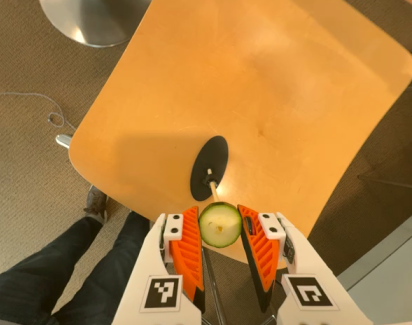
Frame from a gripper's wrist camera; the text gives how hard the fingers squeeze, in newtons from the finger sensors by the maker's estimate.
{"total": 9.9, "left": 10.0, "right": 9.9}